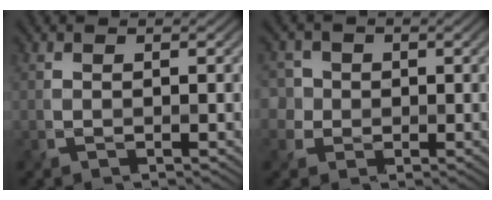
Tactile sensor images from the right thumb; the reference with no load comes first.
{"total": 4.0, "force": [0.8, 3.8, 0.9], "torque": [-0.035, 0.005, 0.004]}